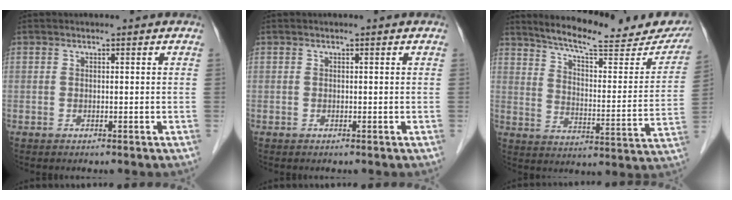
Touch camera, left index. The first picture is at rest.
{"total": 0.0}
{"total": 21.4, "force": [19.3, 3.4, 8.8], "torque": [-0.124, -0.034, 0.254]}